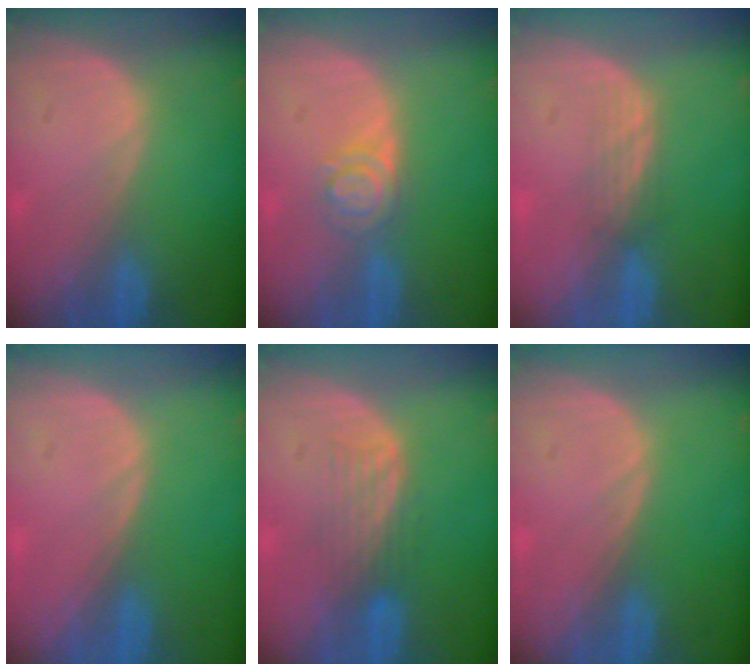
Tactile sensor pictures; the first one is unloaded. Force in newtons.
{"total": 4.2, "press": 3.8, "slide": 1.7}
{"total": 2.1, "press": 2.1, "slide": 0.3}
{"total": 0.0}
{"total": 4.3, "press": 3.6, "slide": 2.3}
{"total": 0.0}